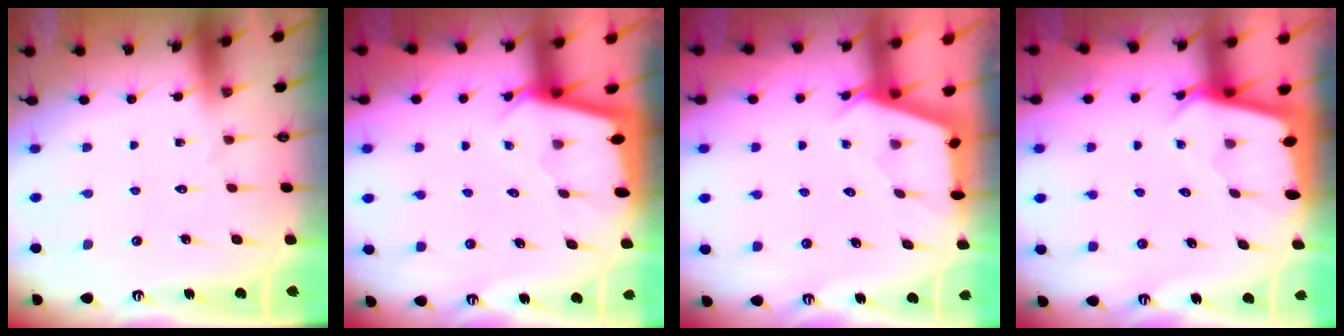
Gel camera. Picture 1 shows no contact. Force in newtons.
{"total": 2.4, "press": 2.4, "slide": 0.1}
{"total": 2.5, "press": 2.5, "slide": 0.3}
{"total": 2.4, "press": 2.4, "slide": 0.2}